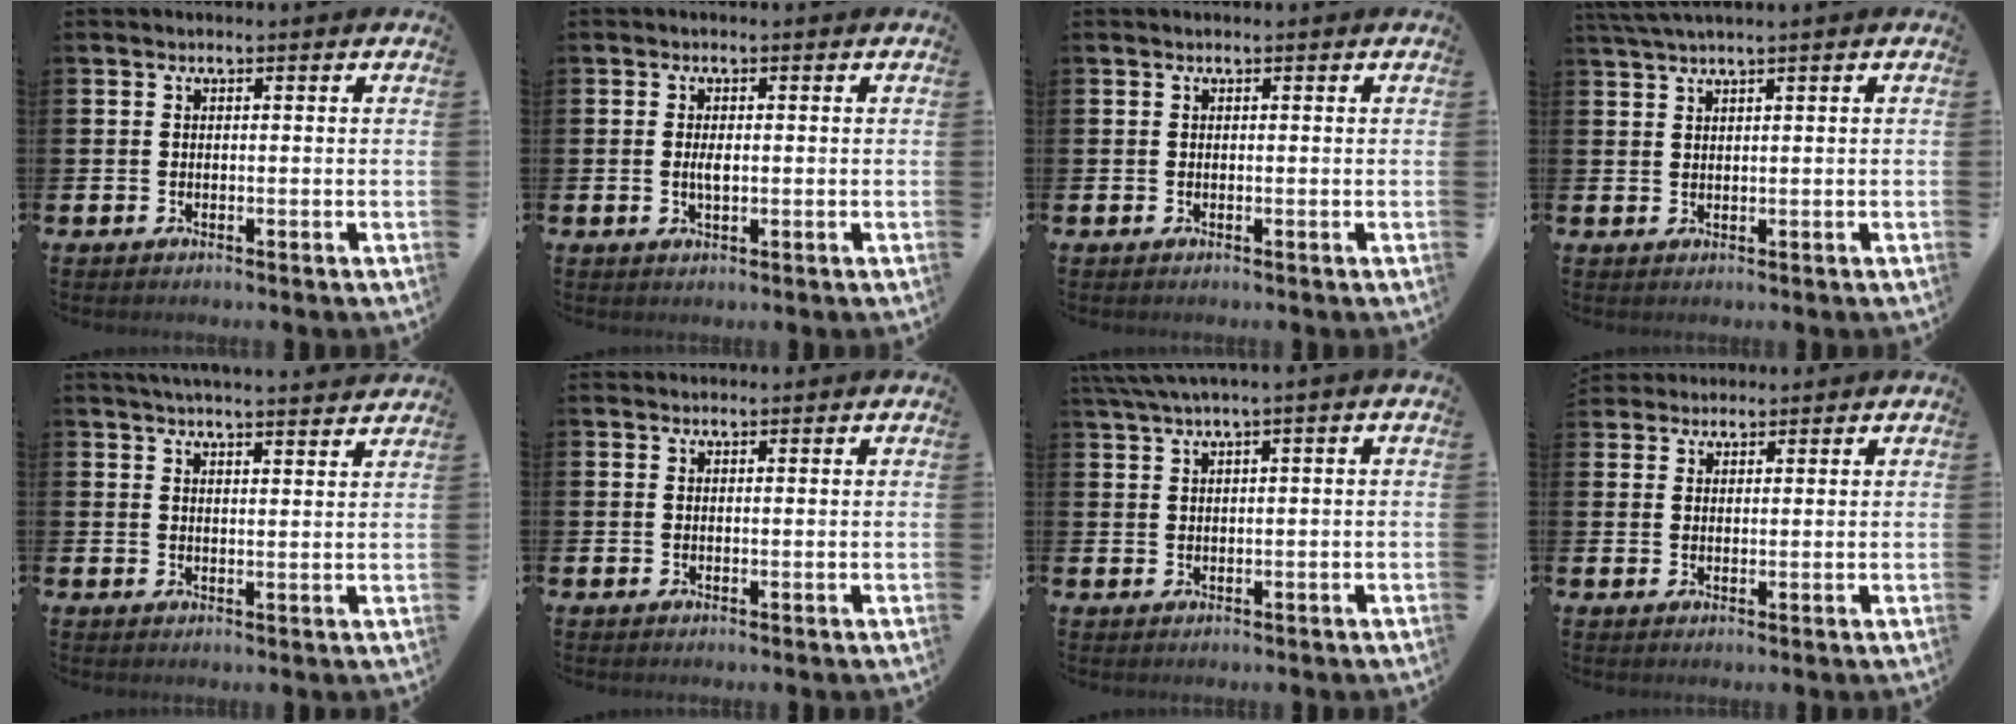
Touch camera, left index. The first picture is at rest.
{"total": 1.9, "force": [0.0, 0.7, 1.7], "torque": [-0.033, 0.001, -0.003]}
{"total": 0.0}
{"total": 2.2, "force": [1.8, -0.3, 1.2], "torque": [-0.032, 0.003, 0.035]}
{"total": 3.9, "force": [3.9, -0.6, 0.5], "torque": [-0.016, -0.021, 0.068]}
{"total": 0.8, "force": [0.8, 0.1, 0.0], "torque": [0.008, -0.002, 0.014]}
{"total": 2.4, "force": [1.5, -0.5, 1.8], "torque": [-0.042, 0.003, 0.028]}
{"total": 2.6, "force": [2.5, 0.8, -0.2], "torque": [-0.001, -0.005, 0.047]}